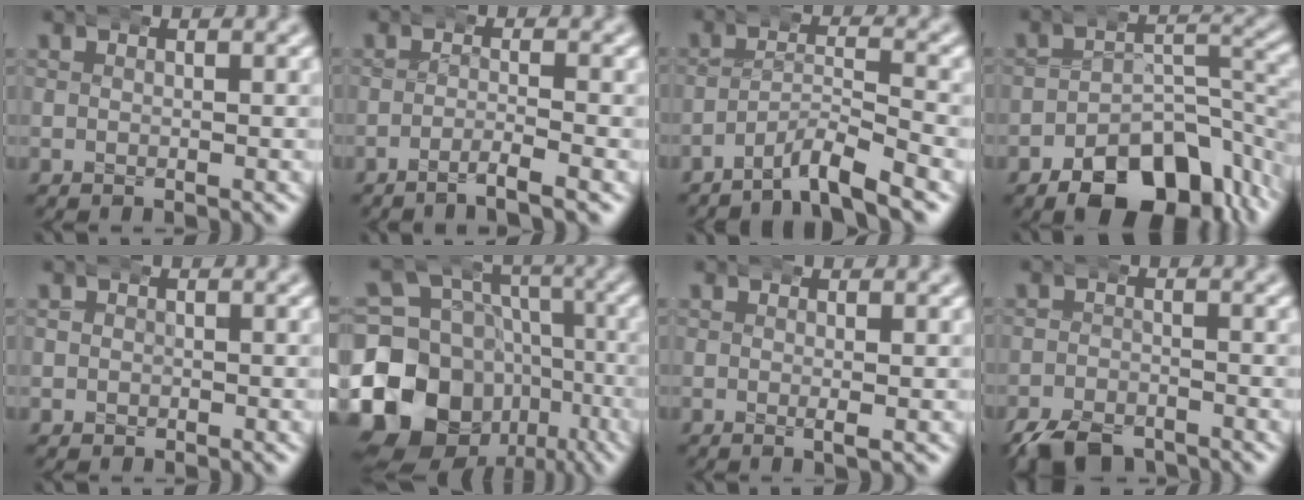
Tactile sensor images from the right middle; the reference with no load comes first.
{"total": 2.4, "force": [-1.9, -0.3, 1.5], "torque": [-0.028, 0.001, -0.038]}
{"total": 3.7, "force": [-3.1, 0.4, 1.9], "torque": [-0.017, 0.006, -0.059]}
{"total": 11.3, "force": [-7.2, 5.6, 6.7], "torque": [-0.082, -0.020, -0.099]}
{"total": 0.5, "force": [0.0, 0.5, 0.0], "torque": [0.002, 0.002, -0.001]}
{"total": 19.4, "force": [-5.6, 16.8, 8.0], "torque": [-0.180, -0.075, -0.082]}
{"total": 0.8, "force": [0.1, -0.2, 0.8], "torque": [-0.018, -0.001, 0.000]}
{"total": 4.3, "force": [-3.7, 1.8, 1.3], "torque": [-0.019, -0.012, -0.059]}